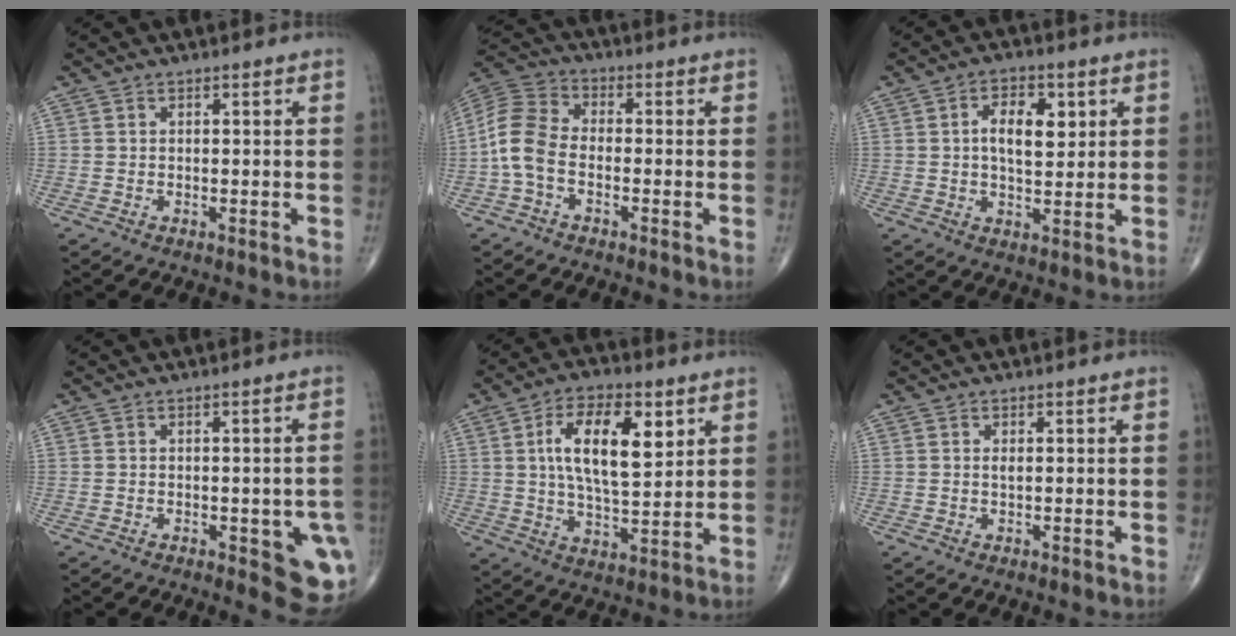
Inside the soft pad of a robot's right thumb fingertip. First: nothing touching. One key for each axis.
{"total": 8.9, "fx": -2.1, "fy": 5.6, "fz": 6.5, "tx": -0.135, "ty": 0.027, "tz": -0.056}
{"total": 7.8, "fx": 2.0, "fy": 4.1, "fz": 6.4, "tx": -0.084, "ty": -0.007, "tz": 0.032}
{"total": 9.4, "fx": -2.6, "fy": 3.6, "fz": 8.2, "tx": -0.070, "ty": -0.005, "tz": -0.024}
{"total": 14.2, "fx": 4.4, "fy": 6.2, "fz": 12.0, "tx": -0.193, "ty": -0.013, "tz": 0.077}
{"total": 0.9, "fx": 0.1, "fy": 0.2, "fz": 0.8, "tx": -0.019, "ty": -0.002, "tz": 0.002}